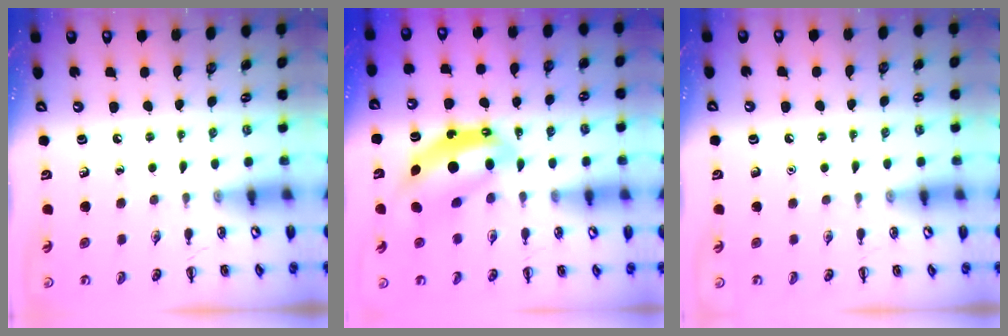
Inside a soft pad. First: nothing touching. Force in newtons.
{"total": 11.4, "press": 11.0, "slide": 2.9}
{"total": 1.5, "press": 1.5, "slide": 0.1}